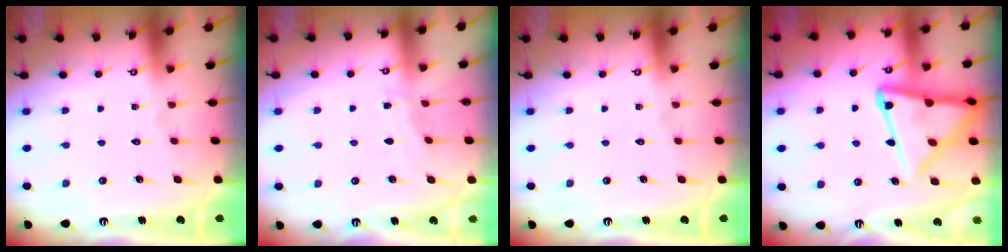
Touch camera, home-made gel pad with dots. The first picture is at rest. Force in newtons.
{"total": 4.0, "press": 4.0, "slide": 0.5}
{"total": 0.0}
{"total": 18.2, "press": 18.1, "slide": 1.8}